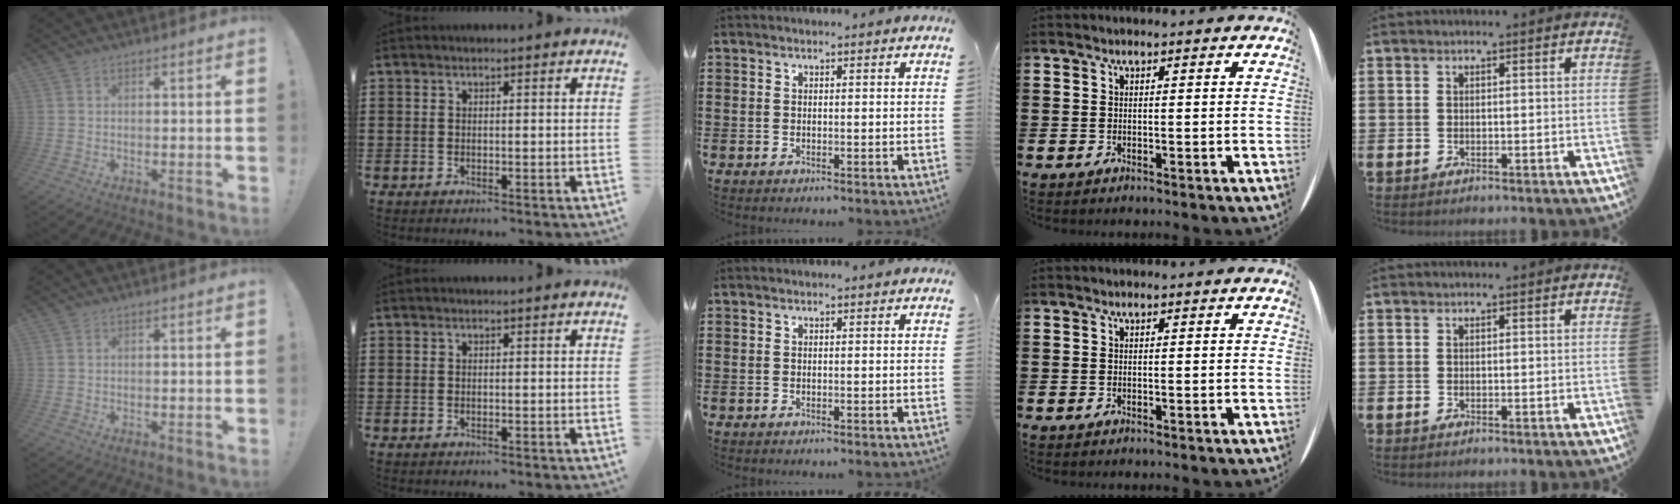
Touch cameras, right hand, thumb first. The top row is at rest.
{}